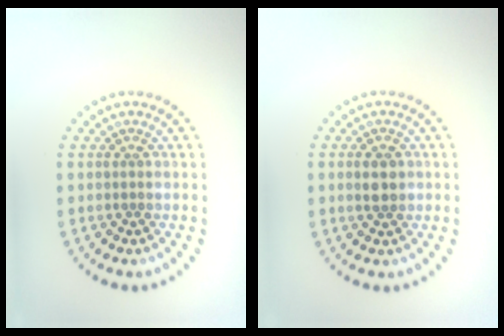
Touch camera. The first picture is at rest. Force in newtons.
{"total": 1.9, "press": 1.9, "slide": 0.3}